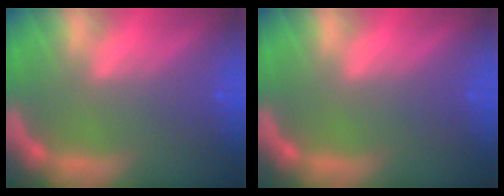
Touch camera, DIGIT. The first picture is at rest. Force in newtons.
{"total": 0.0}